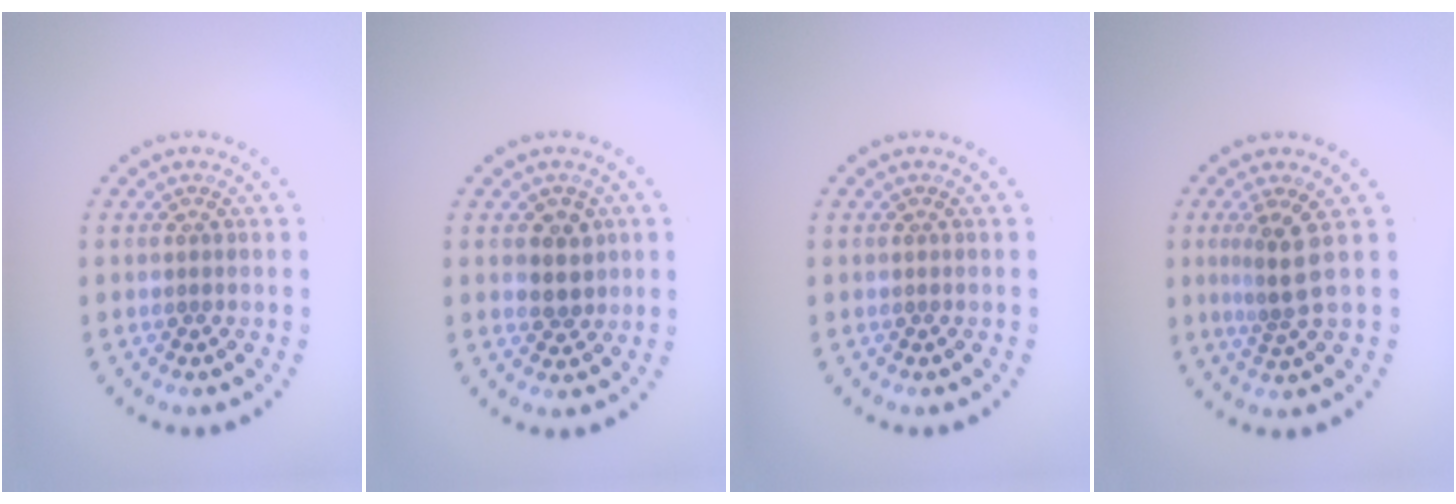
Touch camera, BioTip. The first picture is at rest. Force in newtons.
{"total": 2.6, "press": 2.4, "slide": 0.9}
{"total": 0.0}
{"total": 2.8, "press": 1.8, "slide": 2.2}